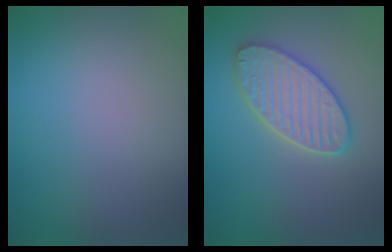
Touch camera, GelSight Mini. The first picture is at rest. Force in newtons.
{"total": 4.2, "press": 3.9, "slide": 1.5}